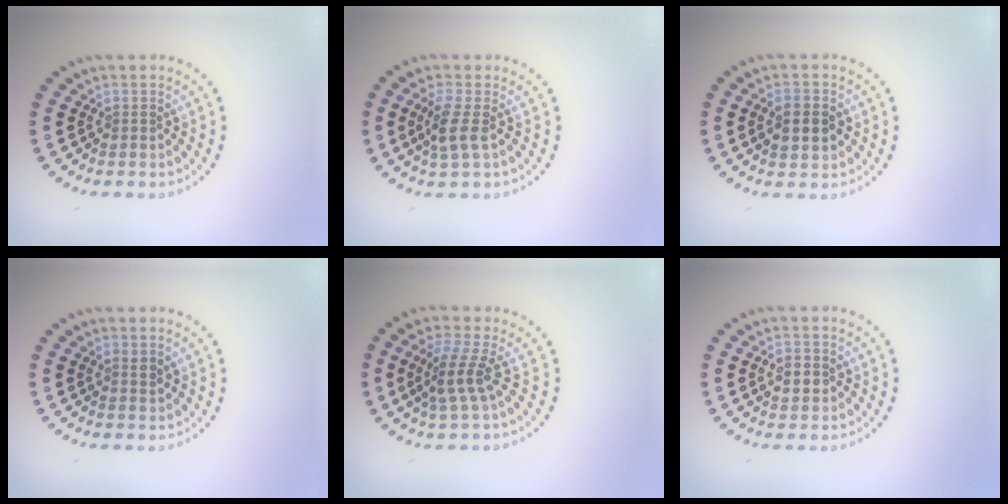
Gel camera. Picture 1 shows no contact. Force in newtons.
{"total": 2.4, "press": 2.0, "slide": 1.3}
{"total": 3.1, "press": 3.1, "slide": 0.1}
{"total": 0.9, "press": 0.8, "slide": 0.4}
{"total": 2.9, "press": 2.0, "slide": 2.1}
{"total": 2.2, "press": 2.2, "slide": 0.1}